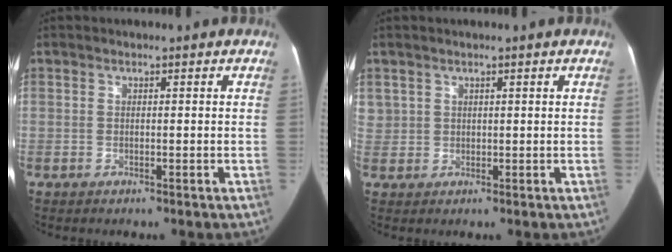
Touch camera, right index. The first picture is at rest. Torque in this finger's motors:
{"motor_torque": [0.37, 0.11, 0.01, 0.00]}